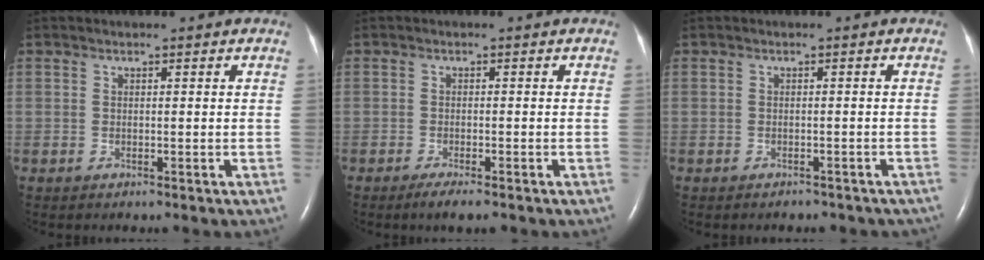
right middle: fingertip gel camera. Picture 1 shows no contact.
{"total": 3.0, "force": [-2.2, 0.4, 2.0], "torque": [-0.034, -0.007, -0.035]}
{"total": 4.5, "force": [-3.9, 1.9, 1.1], "torque": [-0.009, 0.000, -0.038]}